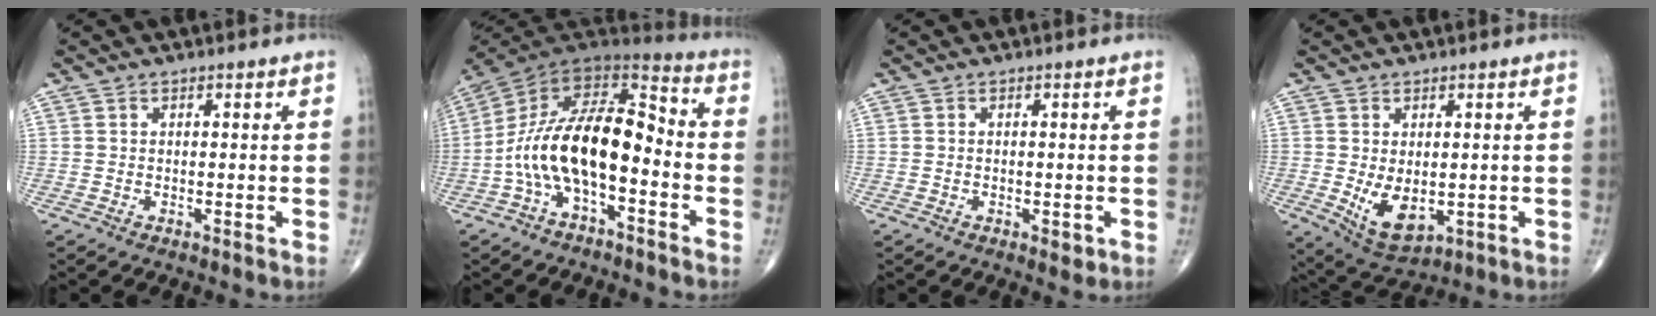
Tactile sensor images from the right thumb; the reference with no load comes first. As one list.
[{"total": 18.2, "force": [-4.2, 8.6, 15.4], "torque": [-0.260, 0.071, -0.084]}, {"total": 1.7, "force": [-0.6, 0.8, 1.4], "torque": [-0.014, -0.003, -0.007]}, {"total": 7.6, "force": [-0.8, 4.5, 6.1], "torque": [-0.089, -0.013, 0.006]}]